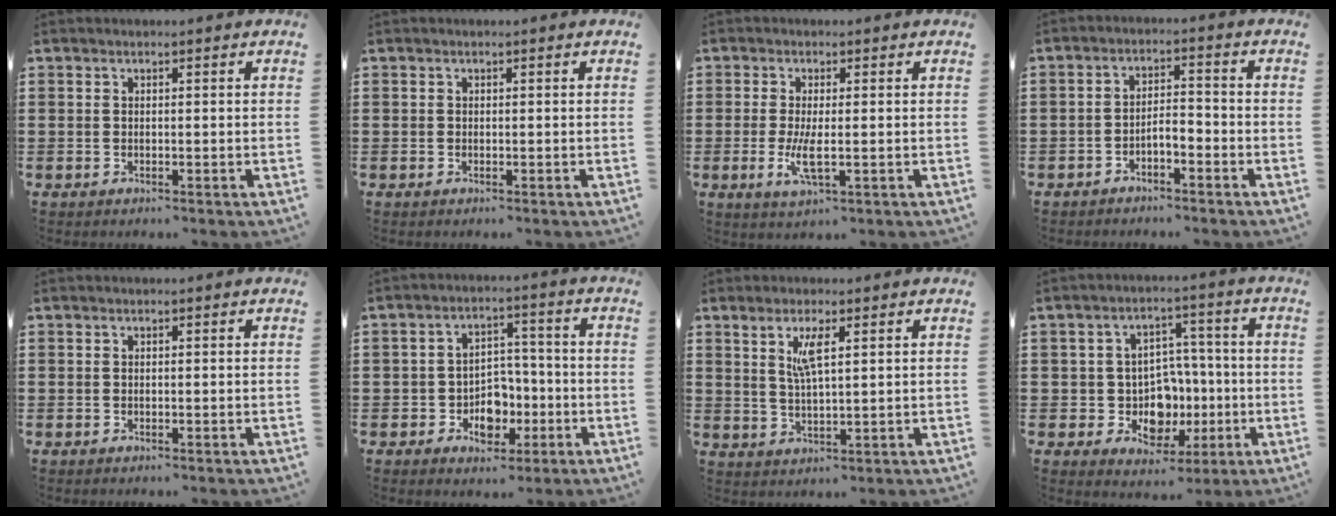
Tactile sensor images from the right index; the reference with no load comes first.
{"total": 0.0}
{"total": 4.3, "force": [-0.8, 0.9, 4.1], "torque": [-0.085, -0.010, -0.017]}
{"total": 2.5, "force": [-2.2, 0.5, 1.1], "torque": [-0.025, 0.006, -0.046]}
{"total": 0.0}
{"total": 5.6, "force": [-2.0, 4.4, 2.8], "torque": [-0.049, 0.008, -0.033]}
{"total": 4.3, "force": [2.0, 0.9, 3.7], "torque": [-0.079, 0.004, 0.033]}
{"total": 8.0, "force": [-0.8, 6.7, 4.2], "torque": [-0.072, 0.002, -0.004]}